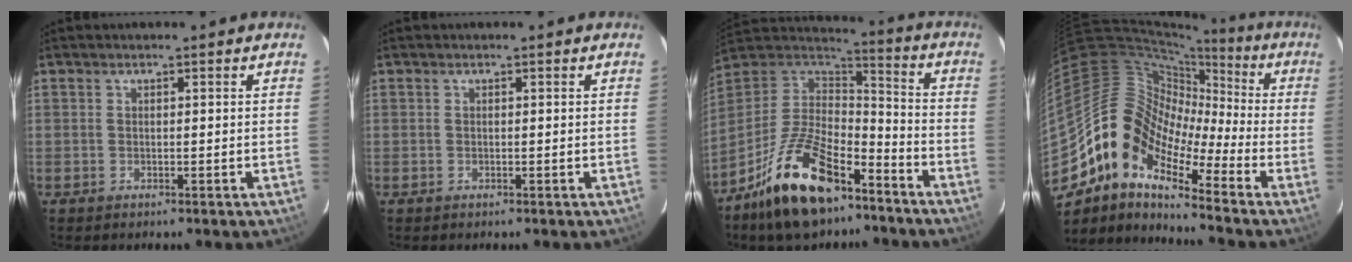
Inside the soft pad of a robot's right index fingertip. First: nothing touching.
{"total": 0.0}
{"total": 21.3, "force": [-13.6, 9.4, 13.4], "torque": [-0.268, -0.001, -0.236]}
{"total": 13.3, "force": [-7.9, 7.0, 8.1], "torque": [-0.131, 0.013, -0.176]}